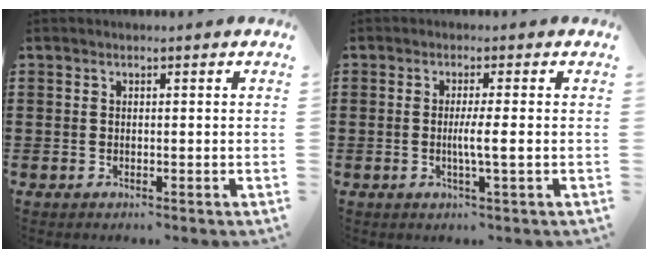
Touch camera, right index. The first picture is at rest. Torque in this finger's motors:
{"motor_torque": [1.29, 0.40, 0.14, 0.06]}